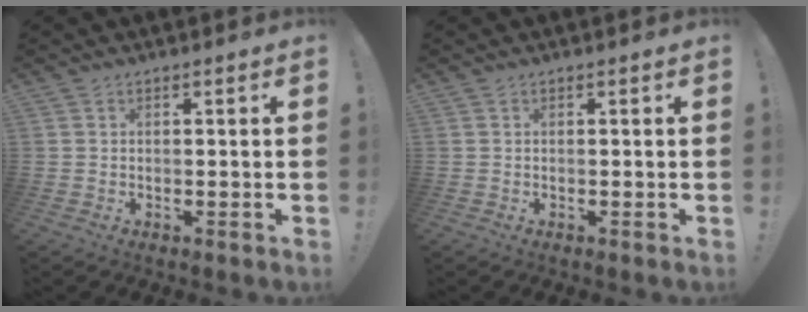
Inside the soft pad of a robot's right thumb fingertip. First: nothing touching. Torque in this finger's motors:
{"motor_torque": [0.00, 0.00, 0.00, 0.00, 0.00]}